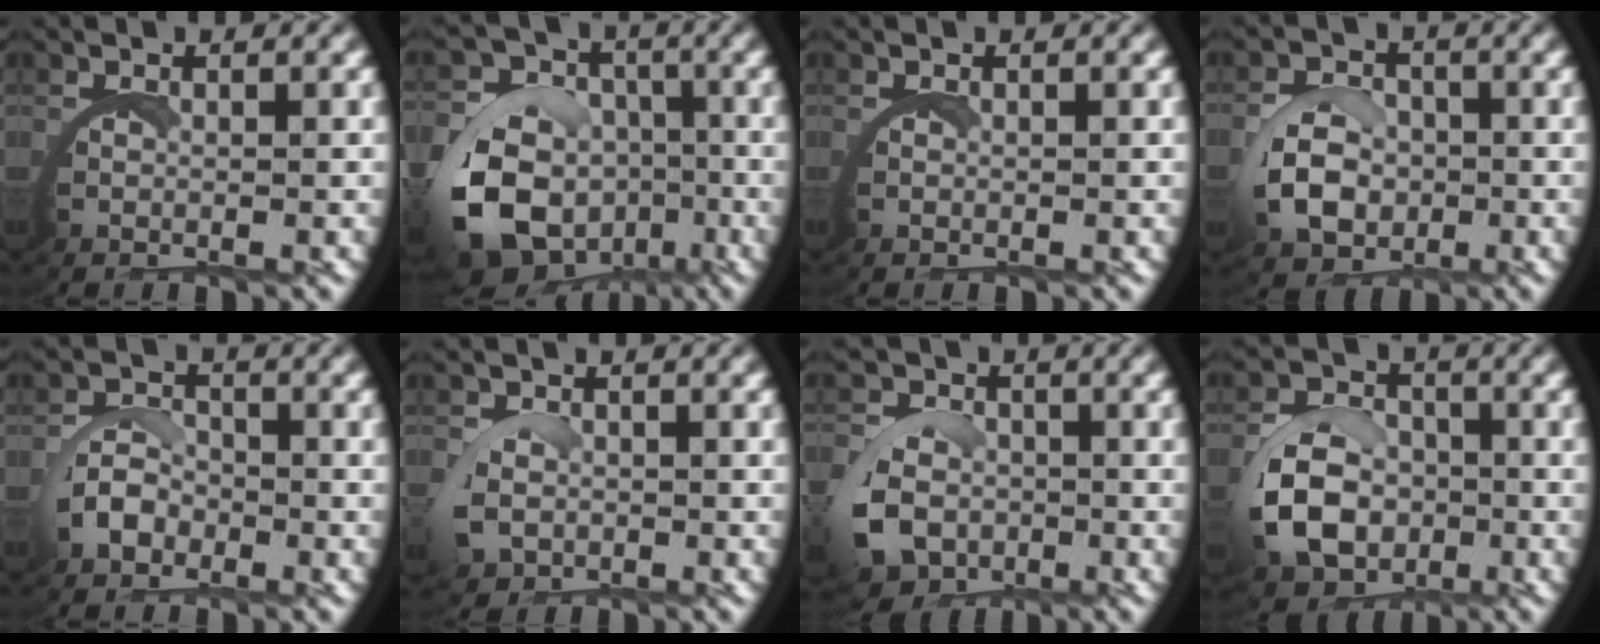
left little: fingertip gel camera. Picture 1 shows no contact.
{"total": 11.4, "force": [-4.3, 9.6, 4.5], "torque": [-0.110, -0.056, -0.068]}
{"total": 0.0}
{"total": 4.0, "force": [-0.5, 3.2, 2.3], "torque": [-0.045, -0.005, -0.011]}
{"total": 1.8, "force": [-0.5, 1.5, 0.9], "torque": [-0.016, 0.000, -0.017]}
{"total": 1.6, "force": [-0.1, 1.3, 0.8], "torque": [-0.036, -0.011, -0.002]}
{"total": 6.5, "force": [-2.3, 5.6, 2.4], "torque": [-0.055, -0.030, -0.039]}
{"total": 6.1, "force": [-1.3, 4.9, 3.5], "torque": [-0.065, -0.011, -0.026]}